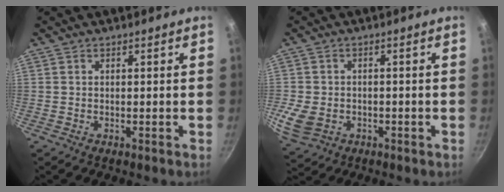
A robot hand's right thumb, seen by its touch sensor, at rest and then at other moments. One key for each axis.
{"total": 7.3, "fx": -1.7, "fy": 5.7, "fz": 4.2, "tx": -0.084, "ty": 0.003, "tz": -0.023}